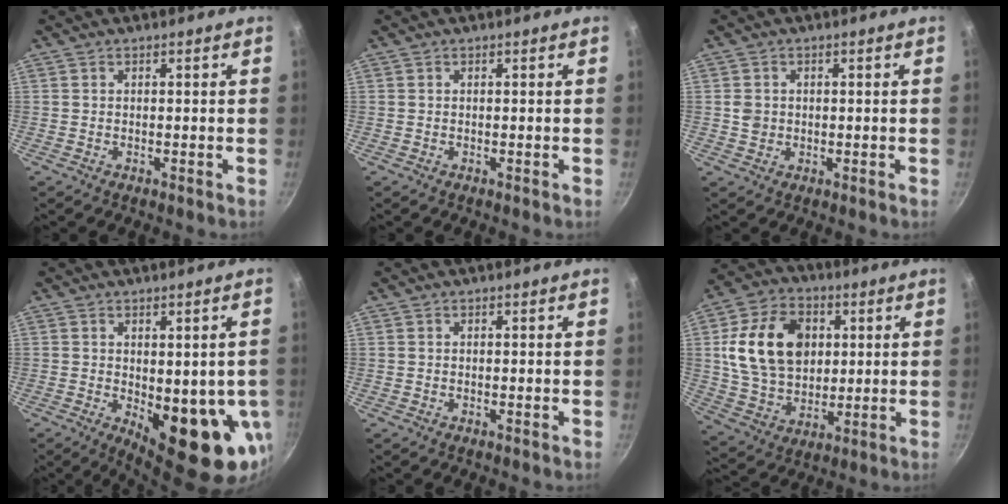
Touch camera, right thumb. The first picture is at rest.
{"total": 0.0}
{"total": 2.5, "force": [0.1, 2.3, 1.0], "torque": [-0.010, 0.006, 0.004]}
{"total": 15.9, "force": [-3.0, 6.6, 14.1], "torque": [-0.140, -0.017, -0.023]}
{"total": 0.0}
{"total": 18.5, "force": [3.6, 13.6, 12.0], "torque": [-0.189, 0.000, 0.066]}